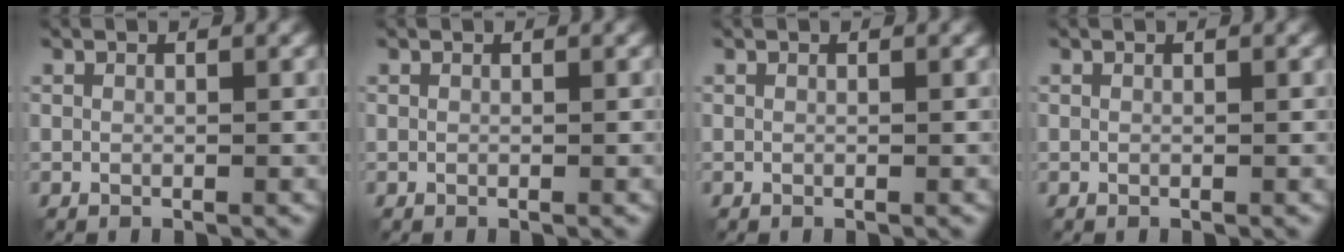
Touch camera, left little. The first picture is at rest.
{"total": 0.0}
{"total": 0.0}
{"total": 0.0}